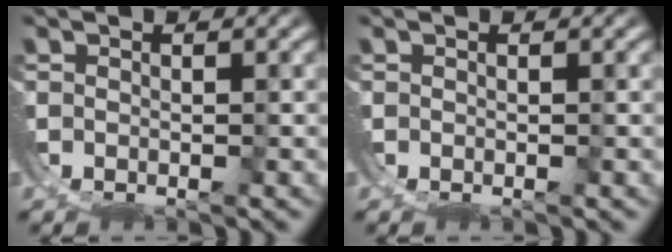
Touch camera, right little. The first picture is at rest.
{"total": 0.0}